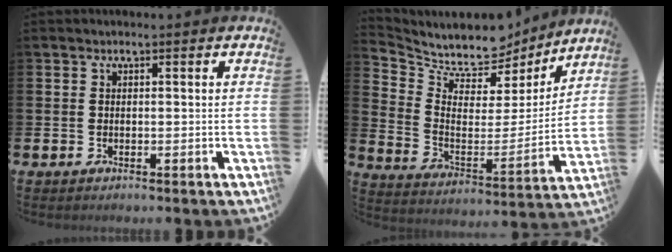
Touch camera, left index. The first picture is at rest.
{"total": 8.5, "force": [7.9, 3.2, 1.1], "torque": [-0.060, -0.066, 0.135]}